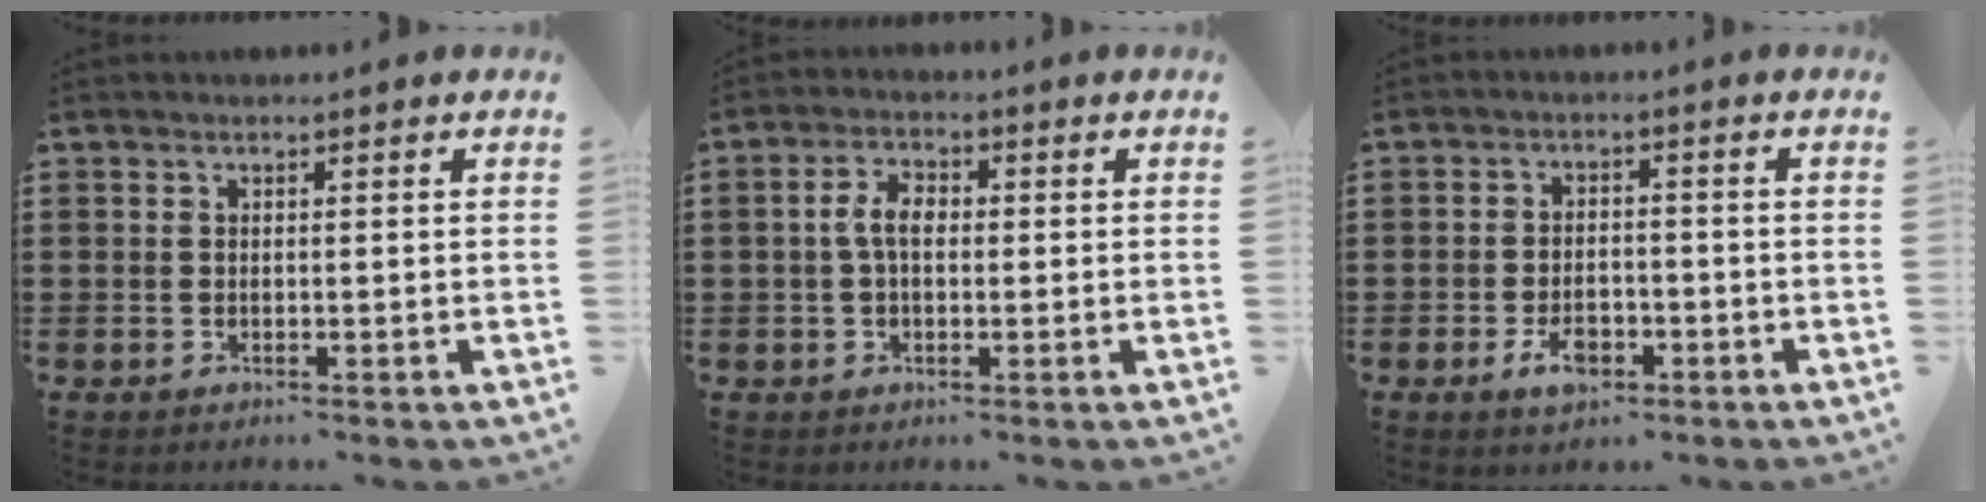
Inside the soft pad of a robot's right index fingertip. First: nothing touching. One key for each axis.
{"total": 3.9, "fx": 0.3, "fy": 2.0, "fz": 3.4, "tx": -0.072, "ty": 0.007, "tz": 0.002}
{"total": 4.4, "fx": -2.0, "fy": 2.3, "fz": 3.2, "tx": -0.059, "ty": -0.003, "tz": -0.041}